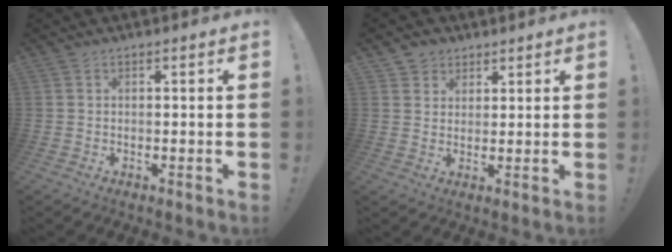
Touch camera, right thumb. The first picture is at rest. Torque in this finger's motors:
{"motor_torque": [0.19, -0.05, -0.17, 0.31, 0.08]}